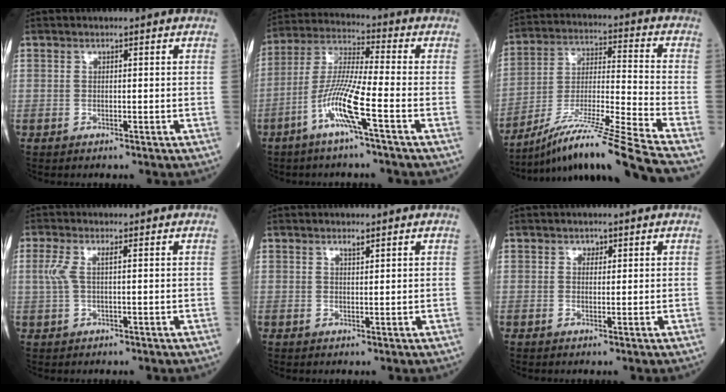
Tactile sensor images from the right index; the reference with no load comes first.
{"total": 10.1, "force": [-4.5, -0.6, 9.0], "torque": [-0.185, 0.001, -0.095]}
{"total": 19.6, "force": [-16.2, -3.0, 10.7], "torque": [-0.182, -0.024, -0.286]}
{"total": 3.0, "force": [0.7, 0.7, 2.8], "torque": [-0.081, 0.016, 0.016]}
{"total": 1.0, "force": [0.8, 0.1, 0.6], "torque": [-0.012, -0.002, 0.015]}
{"total": 1.0, "force": [0.5, 0.7, 0.3], "torque": [0.001, -0.002, 0.006]}